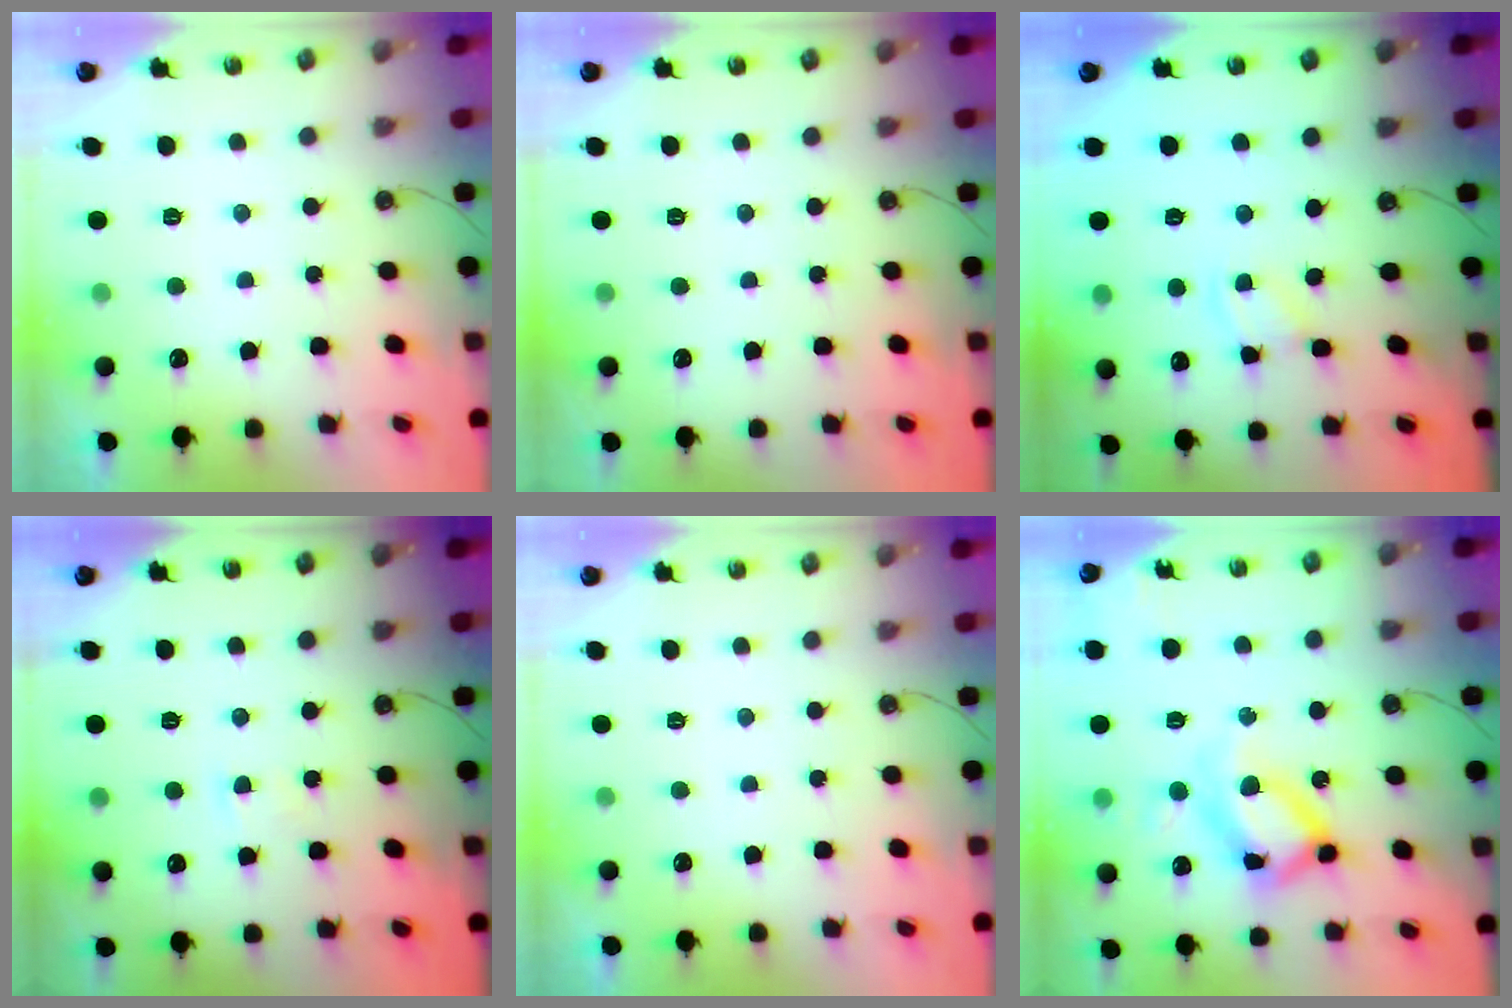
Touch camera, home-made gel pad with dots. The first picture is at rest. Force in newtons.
{"total": 0.0}
{"total": 1.8, "press": 1.8, "slide": 0.3}
{"total": 1.7, "press": 1.7, "slide": 0.3}
{"total": 0.0}
{"total": 20.3, "press": 20.2, "slide": 1.8}